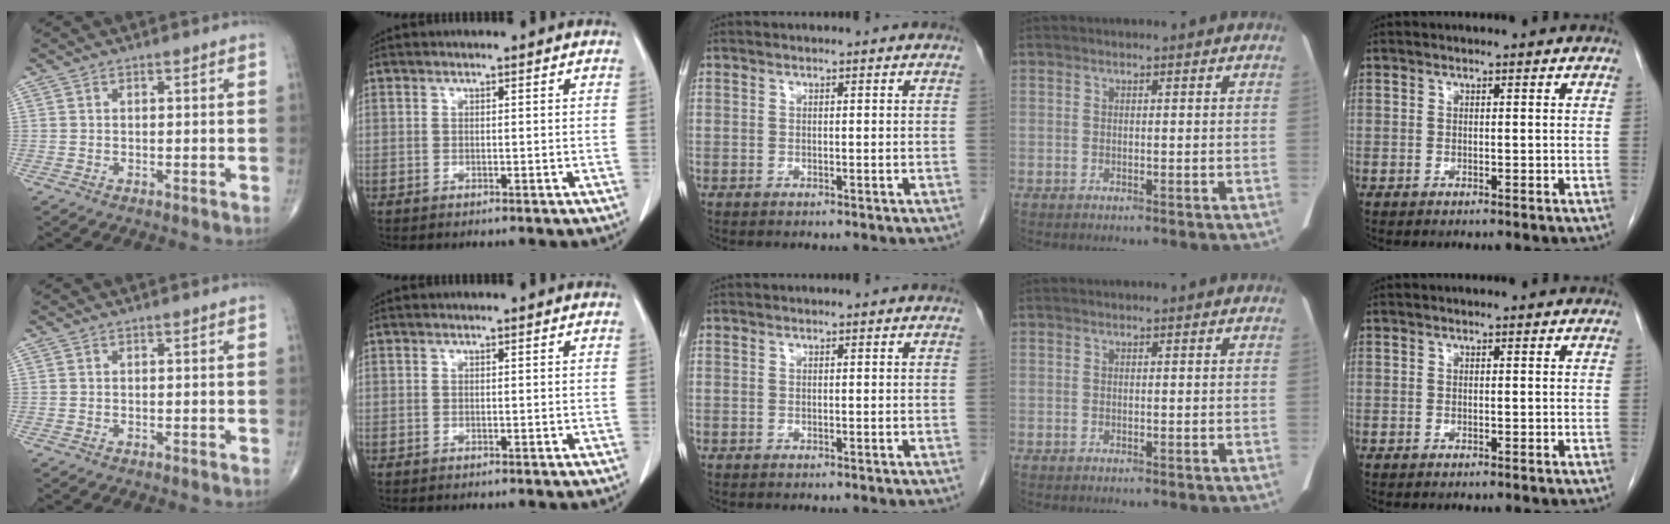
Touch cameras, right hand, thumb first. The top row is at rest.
{}